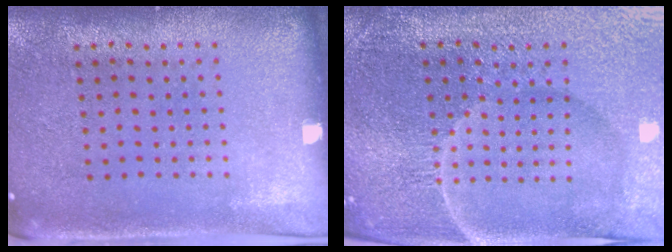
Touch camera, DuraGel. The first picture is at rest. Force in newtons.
{"total": 5.6, "press": 5.2, "slide": 2.1}